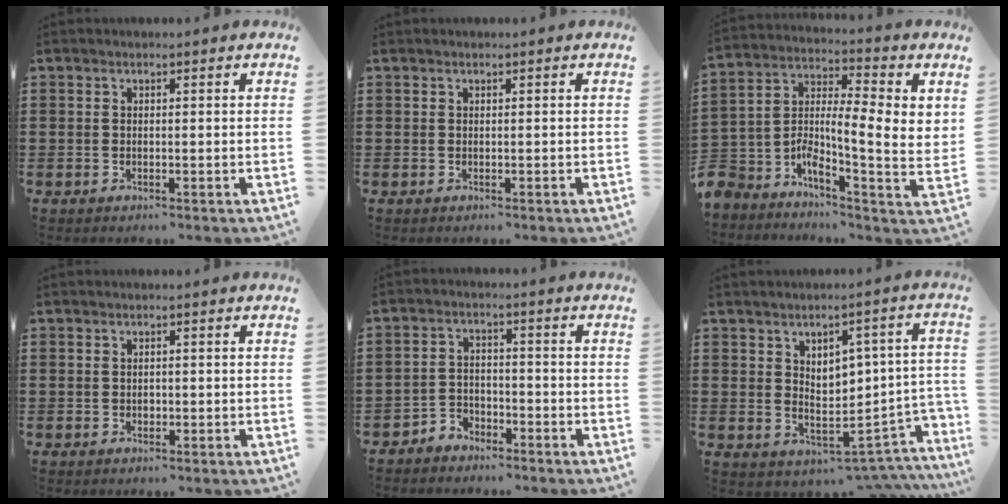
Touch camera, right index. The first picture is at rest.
{"total": 0.0}
{"total": 4.9, "force": [-0.7, 1.3, 4.7], "torque": [-0.108, -0.041, -0.022]}
{"total": 0.8, "force": [-0.1, 0.6, 0.5], "torque": [-0.012, 0.003, -0.002]}
{"total": 3.1, "force": [-2.8, 1.3, 0.1], "torque": [-0.011, 0.003, -0.061]}
{"total": 3.3, "force": [2.0, 2.6, 0.7], "torque": [-0.033, -0.029, 0.032]}